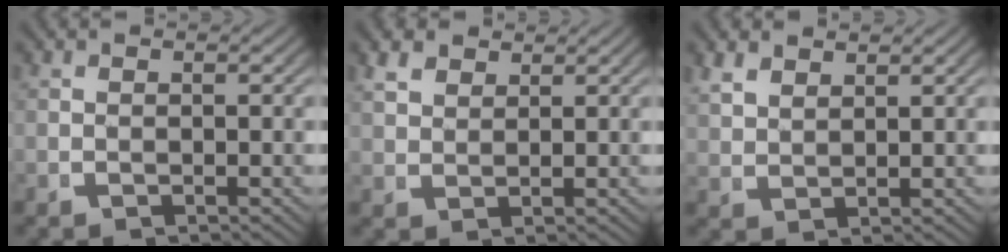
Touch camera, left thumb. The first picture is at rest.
{"total": 2.9, "force": [2.6, 1.0, 1.0], "torque": [-0.011, 0.004, 0.051]}
{"total": 2.5, "force": [2.3, 0.6, 0.7], "torque": [-0.009, 0.002, 0.054]}